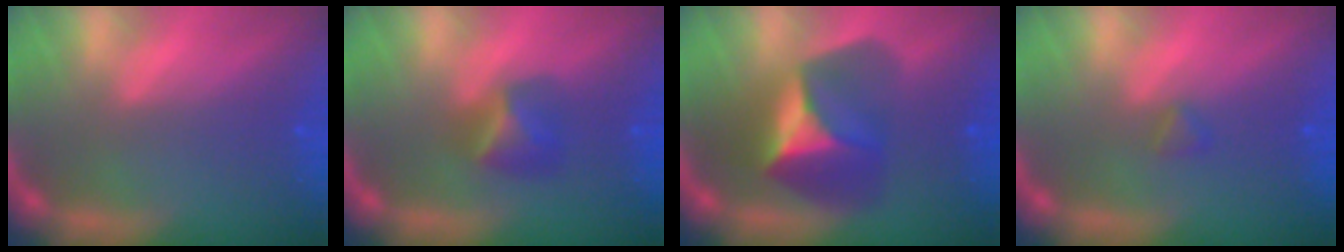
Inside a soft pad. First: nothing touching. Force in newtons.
{"total": 2.9}
{"total": 7.4}
{"total": 0.9}